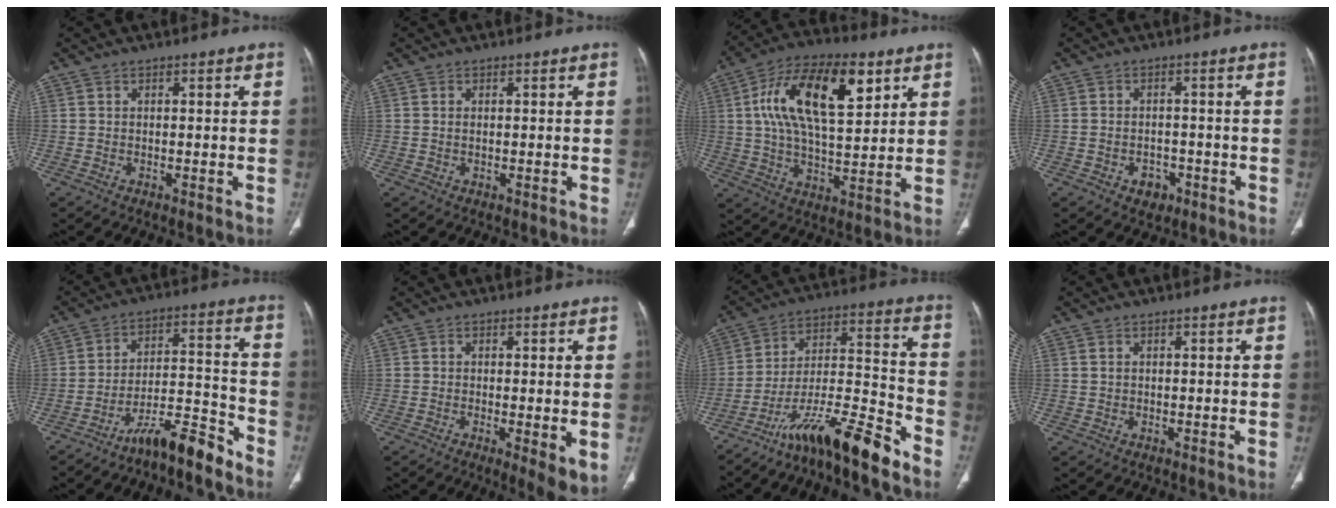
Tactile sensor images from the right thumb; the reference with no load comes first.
{"total": 0.5, "force": [0.1, 0.3, 0.4], "torque": [-0.014, 0.003, 0.004]}
{"total": 19.9, "force": [6.8, 9.1, 16.3], "torque": [-0.272, -0.003, 0.113]}
{"total": 3.6, "force": [-1.7, 2.8, 1.5], "torque": [-0.008, 0.014, -0.018]}
{"total": 10.1, "force": [-8.5, 1.8, 5.2], "torque": [-0.078, 0.089, -0.147]}
{"total": 5.7, "force": [-1.0, 1.5, 5.4], "torque": [-0.083, -0.019, -0.015]}
{"total": 16.3, "force": [-12.4, 2.4, 10.3], "torque": [-0.173, 0.091, -0.214]}
{"total": 0.8, "force": [0.2, 0.6, 0.5], "torque": [-0.009, 0.001, 0.005]}